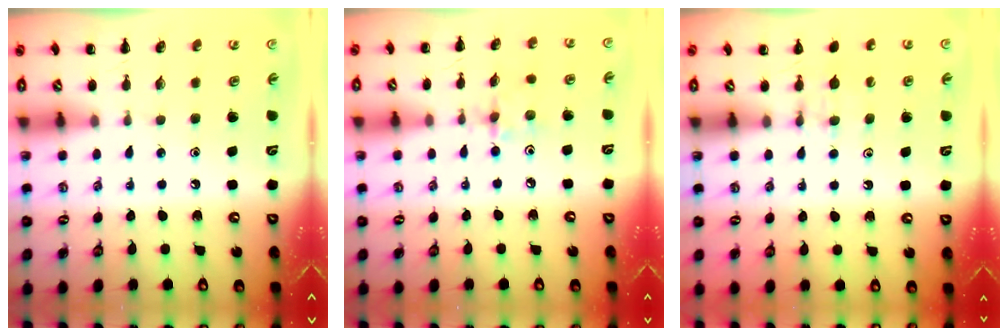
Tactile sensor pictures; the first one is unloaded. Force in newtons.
{"total": 2.7, "press": 2.7, "slide": 0.5}
{"total": 5.2, "press": 4.8, "slide": 2.0}